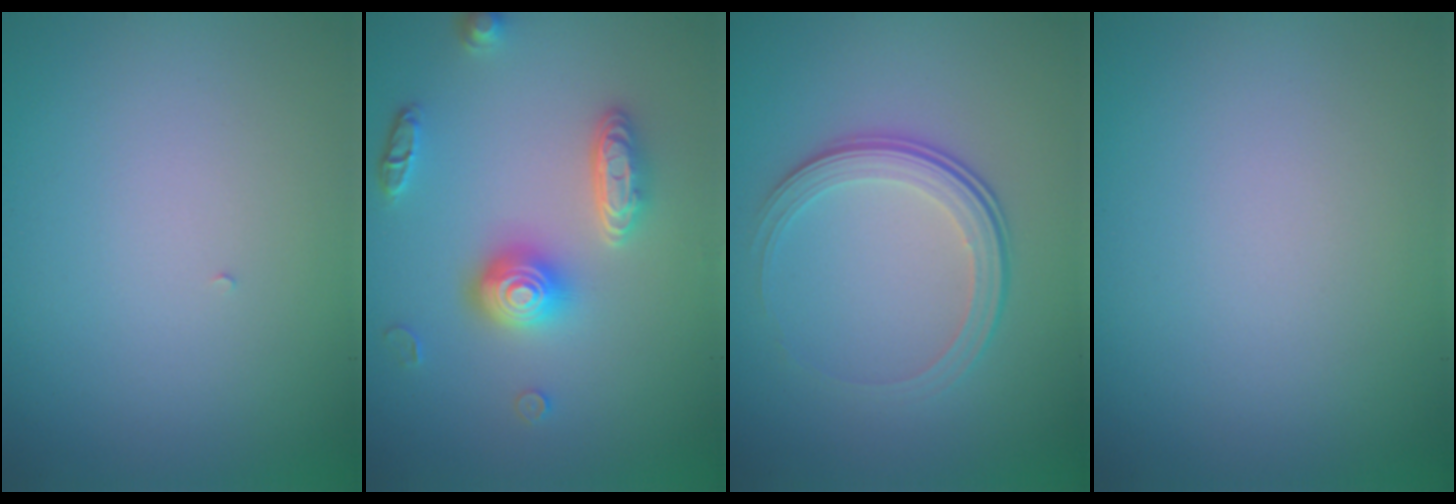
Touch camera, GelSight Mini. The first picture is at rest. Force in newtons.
{"total": 4.1, "press": 3.4, "slide": 2.4}
{"total": 3.8, "press": 2.7, "slide": 2.7}
{"total": 0.0}